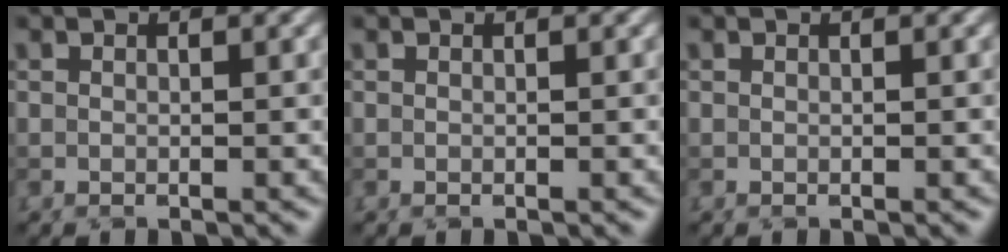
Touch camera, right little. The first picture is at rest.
{"total": 0.0}
{"total": 0.0}